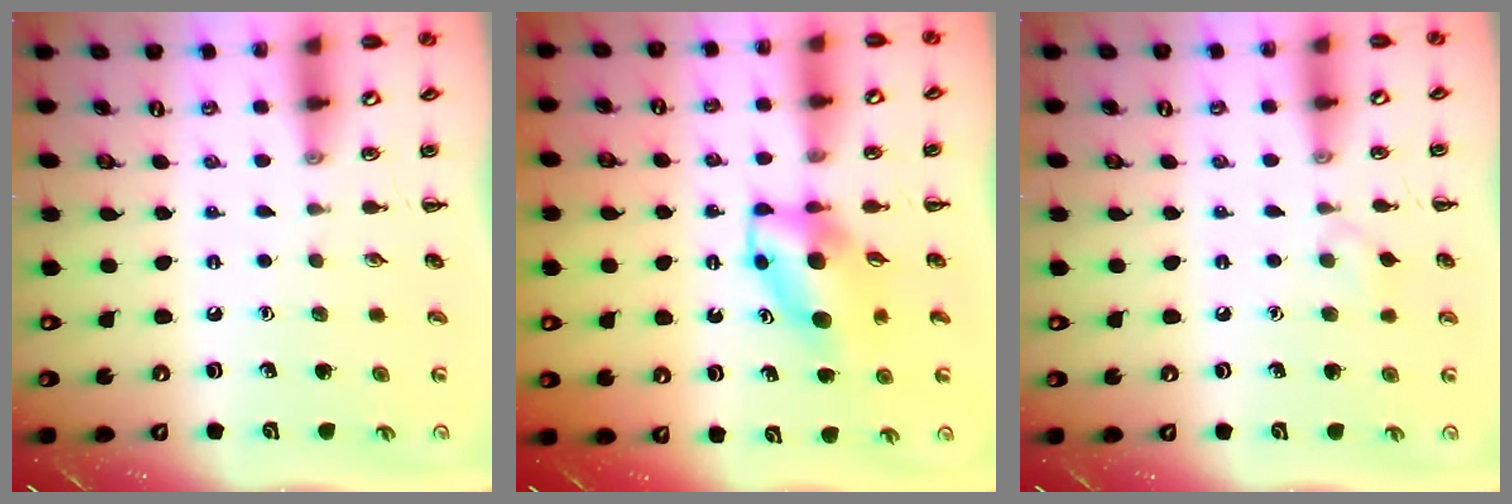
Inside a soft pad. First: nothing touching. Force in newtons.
{"total": 6.1, "press": 6.0, "slide": 1.1}
{"total": 4.2, "press": 3.9, "slide": 1.5}